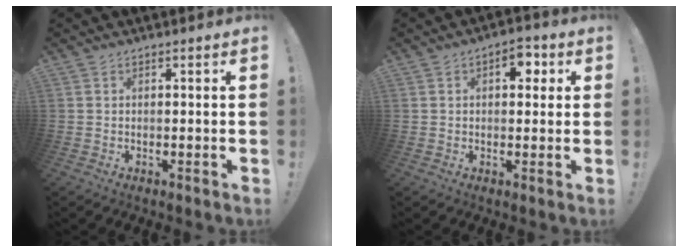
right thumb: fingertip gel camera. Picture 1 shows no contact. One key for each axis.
{"total": 5.5, "fx": 1.6, "fy": 3.5, "fz": 3.9, "tx": -0.033, "ty": -0.001, "tz": 0.021}